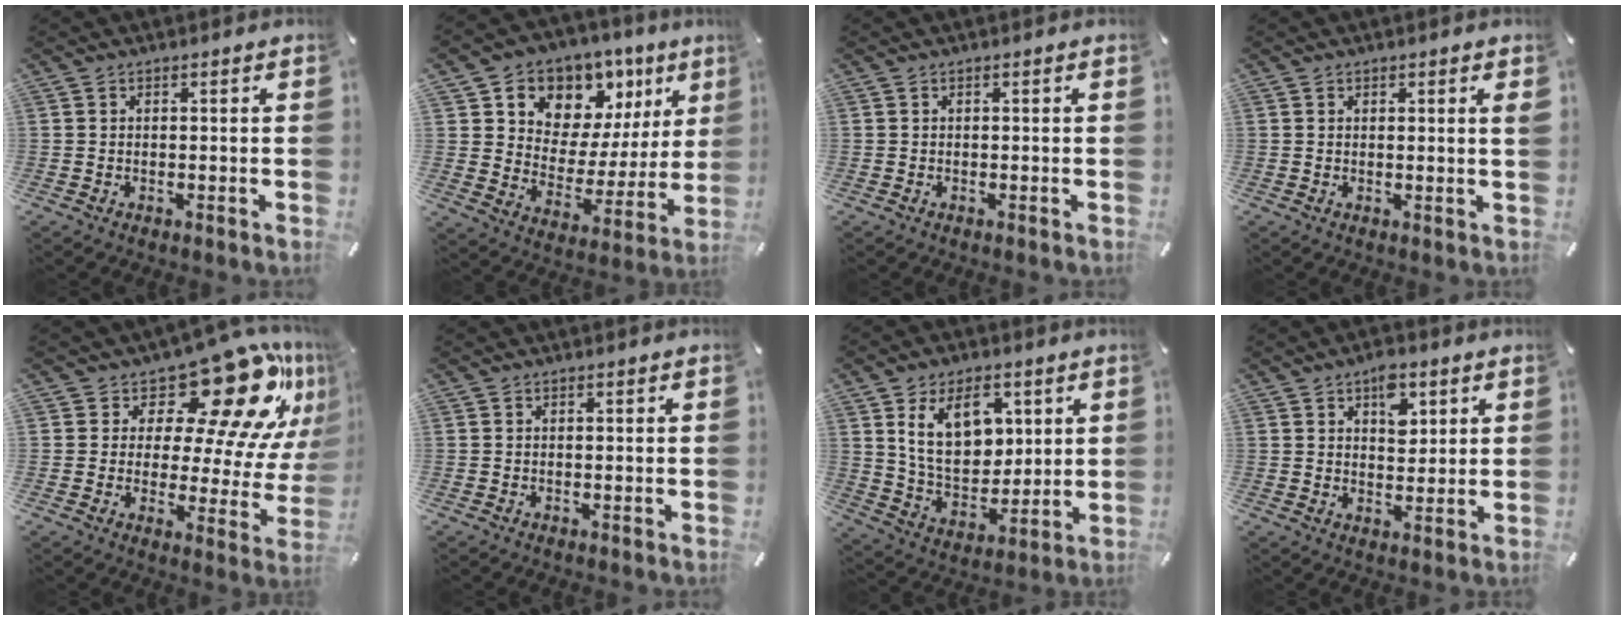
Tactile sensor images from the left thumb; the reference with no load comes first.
{"total": 9.4, "force": [6.0, 7.2, 0.7], "torque": [-0.011, -0.080, 0.108]}
{"total": 0.0}
{"total": 1.2, "force": [0.6, 0.0, 1.0], "torque": [-0.013, -0.003, 0.008]}
{"total": 20.7, "force": [13.7, 8.6, 12.9], "torque": [-0.167, -0.116, 0.221]}
{"total": 0.0}
{"total": 14.8, "force": [5.9, 10.2, 8.9], "torque": [-0.163, -0.014, 0.109]}
{"total": 7.1, "force": [3.4, 4.4, 4.3], "torque": [-0.047, -0.010, 0.054]}